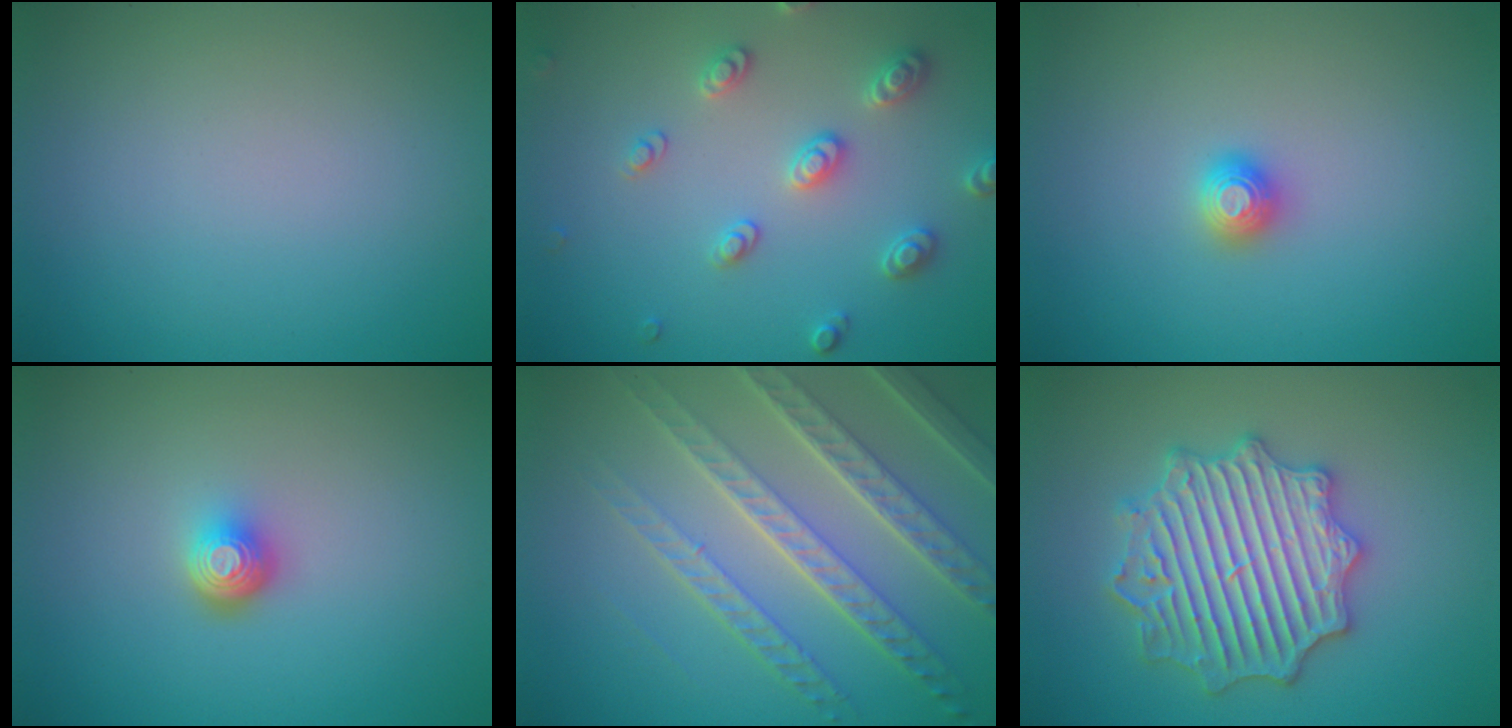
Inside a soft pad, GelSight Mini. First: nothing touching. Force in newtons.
{"total": 3.2, "press": 3.0, "slide": 0.9}
{"total": 1.5, "press": 1.5, "slide": 0.2}
{"total": 2.3, "press": 1.5, "slide": 1.8}
{"total": 7.8, "press": 5.4, "slide": 5.6}
{"total": 6.8, "press": 6.7, "slide": 1.1}